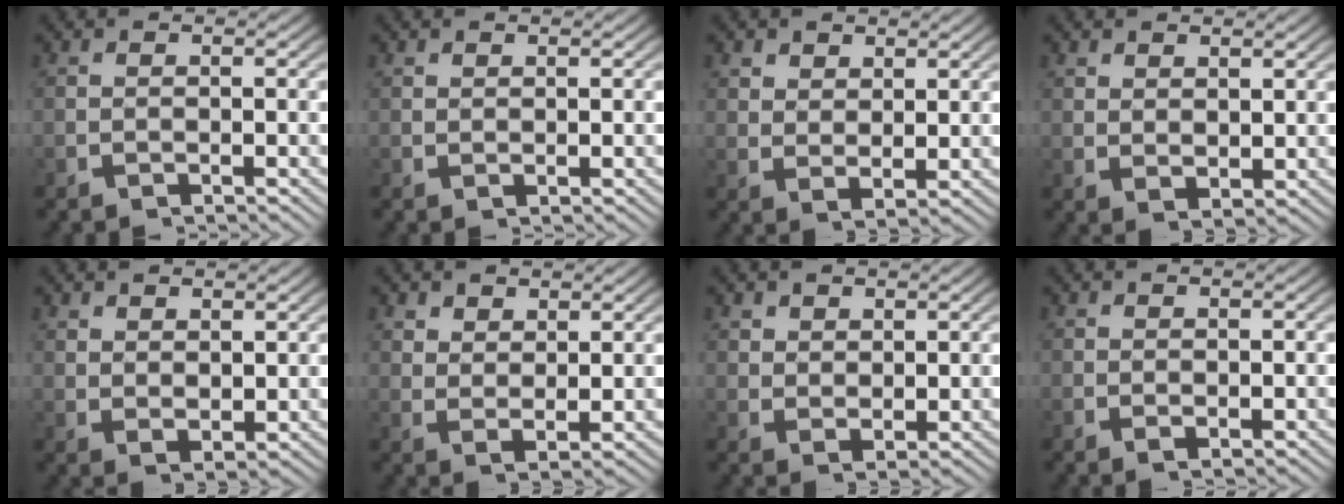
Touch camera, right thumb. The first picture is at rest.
{"total": 0.7, "force": [0.7, -0.2, 0.1], "torque": [-0.004, -0.003, 0.019]}
{"total": 2.5, "force": [2.1, 0.9, 1.1], "torque": [-0.016, -0.007, 0.047]}
{"total": 1.8, "force": [1.6, 0.4, 0.7], "torque": [-0.011, -0.005, 0.041]}
{"total": 2.3, "force": [1.9, 0.7, 1.0], "torque": [-0.016, -0.006, 0.046]}
{"total": 2.6, "force": [2.2, 0.8, 1.2], "torque": [-0.019, -0.006, 0.050]}
{"total": 2.3, "force": [2.0, 0.8, 0.8], "torque": [-0.012, -0.006, 0.047]}
{"total": 0.7, "force": [0.5, 0.1, 0.5], "torque": [-0.009, -0.004, 0.014]}